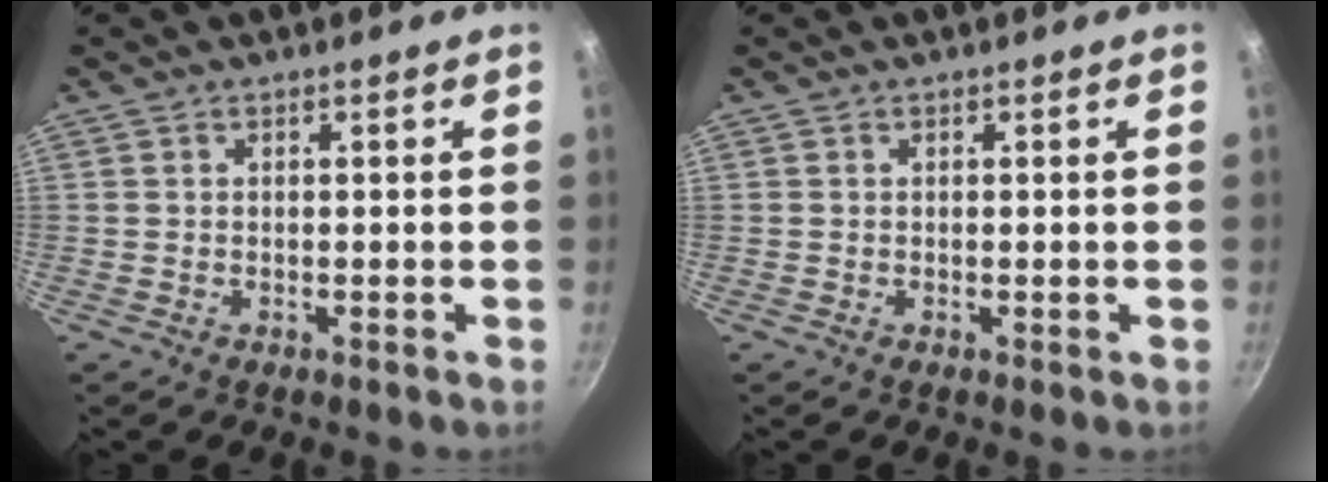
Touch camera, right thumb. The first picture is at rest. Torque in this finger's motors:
{"motor_torque": [-0.37, -0.07, -0.25, -0.02, -0.03]}